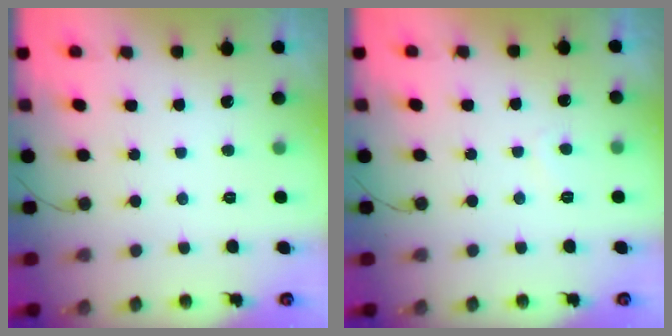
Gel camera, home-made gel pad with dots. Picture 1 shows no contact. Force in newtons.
{"total": 1.9, "press": 1.8, "slide": 0.6}